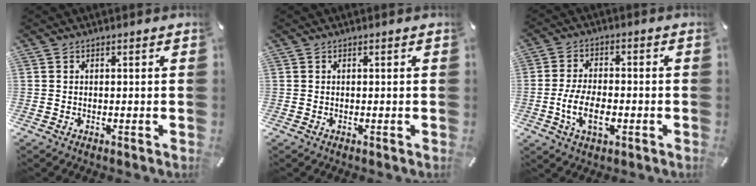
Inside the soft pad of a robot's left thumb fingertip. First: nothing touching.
{"total": 0.0}
{"total": 8.7, "force": [-2.7, 4.6, 6.9], "torque": [-0.151, 0.002, -0.050]}